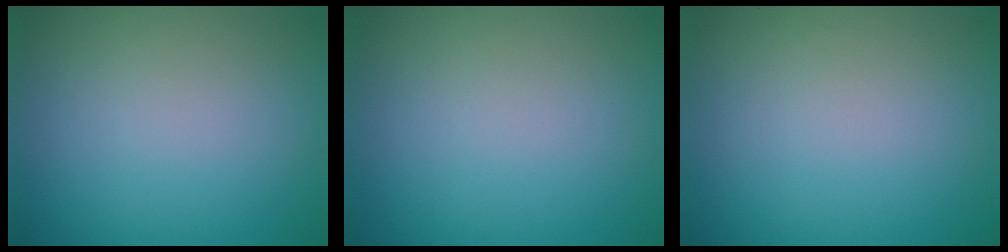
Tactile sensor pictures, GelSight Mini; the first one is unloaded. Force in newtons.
{"total": 0.0}
{"total": 0.0}